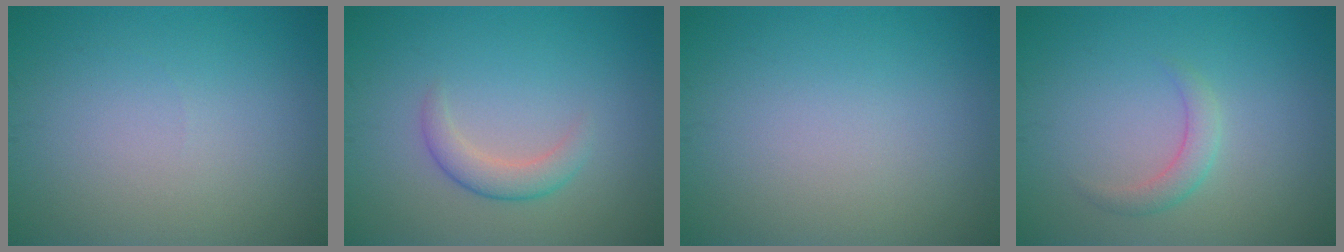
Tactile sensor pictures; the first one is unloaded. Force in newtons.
{"total": 2.3, "press": 2.3, "slide": 0.1}
{"total": 0.0}
{"total": 1.7, "press": 1.7, "slide": 0.0}